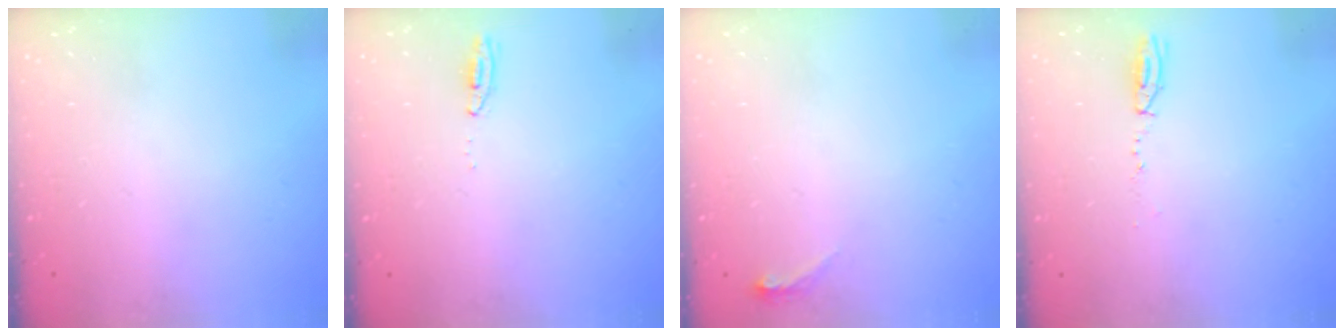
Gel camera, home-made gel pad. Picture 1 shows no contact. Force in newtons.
{"total": 4.1, "press": 3.1, "slide": 2.6}
{"total": 3.7, "press": 3.4, "slide": 1.5}
{"total": 3.9, "press": 3.8, "slide": 0.9}